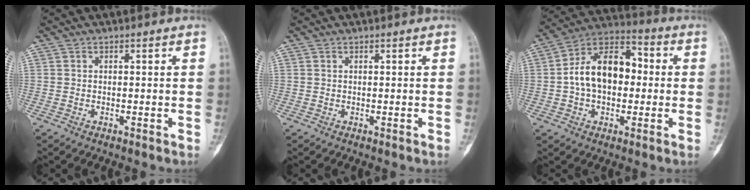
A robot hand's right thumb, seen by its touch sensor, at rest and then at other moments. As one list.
[{"total": 0.0}, {"total": 14.7, "force": [0.1, 9.6, 11.1], "torque": [-0.162, 0.039, -0.009]}]